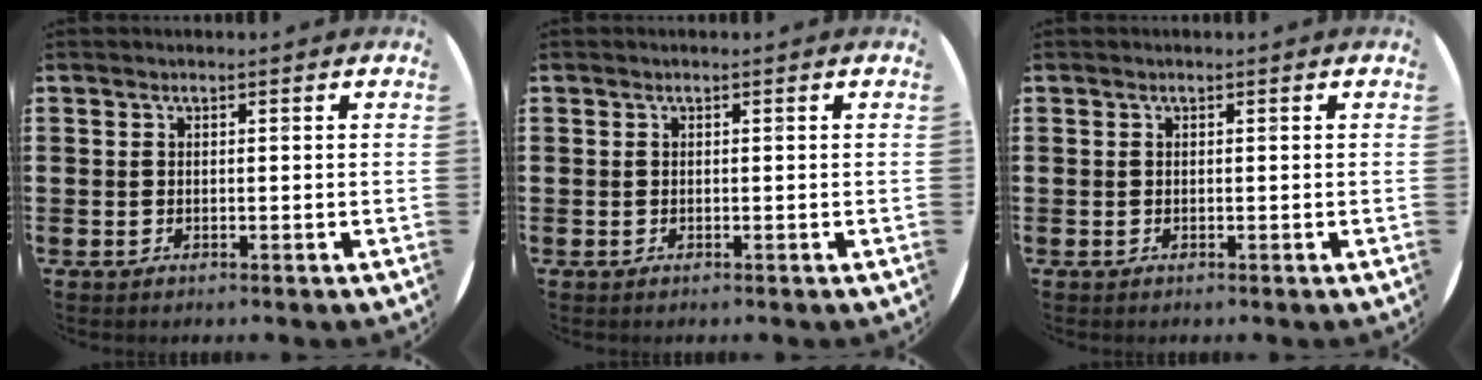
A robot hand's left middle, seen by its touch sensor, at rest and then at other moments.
{"total": 0.0}
{"total": 0.0}